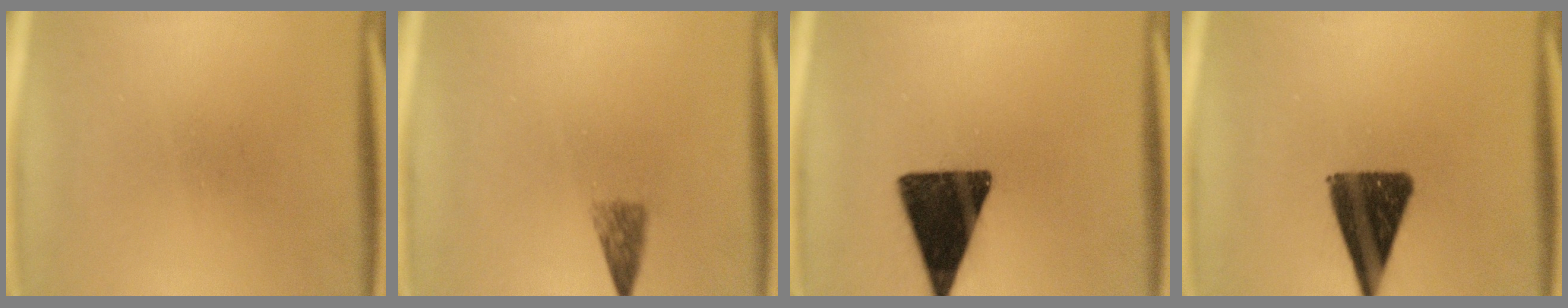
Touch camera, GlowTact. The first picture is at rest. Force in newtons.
{"total": 2.4}
{"total": 16.4}
{"total": 13.2}